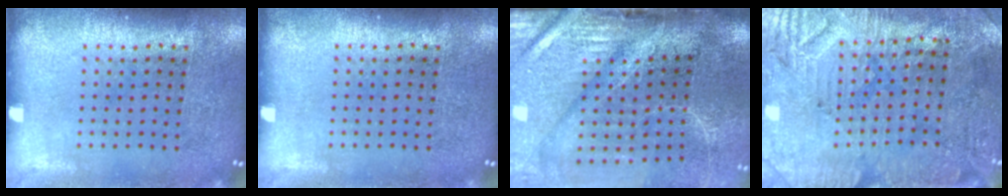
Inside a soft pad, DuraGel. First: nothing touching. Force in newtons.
{"total": 0.0}
{"total": 4.5, "press": 3.7, "slide": 2.5}
{"total": 3.1, "press": 2.8, "slide": 1.4}